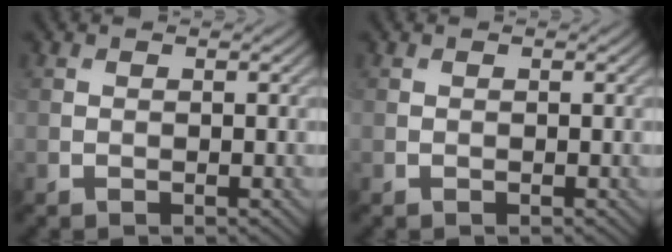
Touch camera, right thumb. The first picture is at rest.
{"total": 0.0}